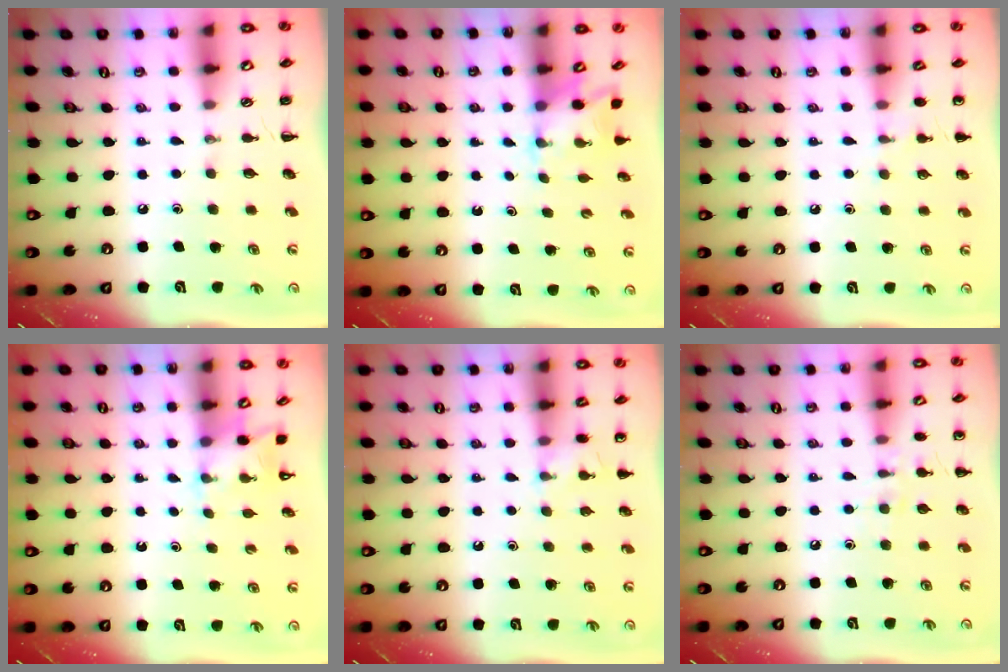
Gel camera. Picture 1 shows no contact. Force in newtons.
{"total": 2.5, "press": 2.4, "slide": 0.9}
{"total": 6.5, "press": 6.2, "slide": 1.9}
{"total": 3.1, "press": 3.0, "slide": 0.8}
{"total": 4.2, "press": 3.9, "slide": 1.4}
{"total": 7.2, "press": 6.9, "slide": 1.9}